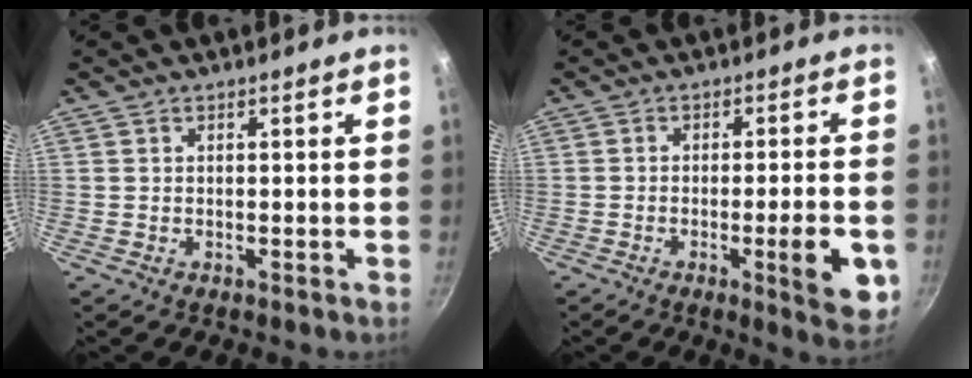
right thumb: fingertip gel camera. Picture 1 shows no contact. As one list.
[{"total": 9.6, "force": [-2.8, 2.0, 9.0], "torque": [-0.107, 0.007, -0.036]}]